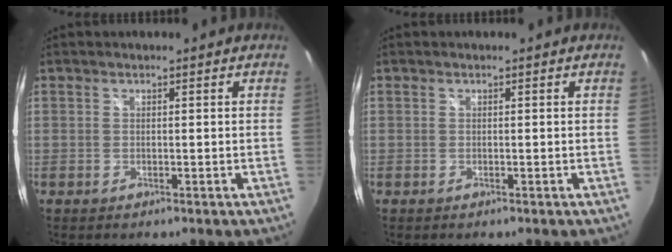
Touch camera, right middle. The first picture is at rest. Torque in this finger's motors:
{"motor_torque": [0.00, -0.28, 0.00, 0.01]}